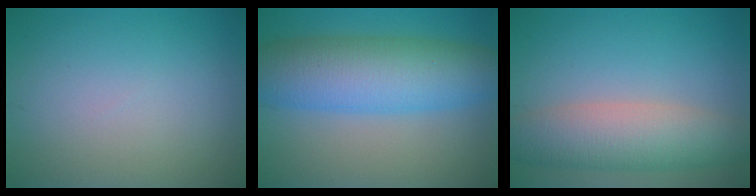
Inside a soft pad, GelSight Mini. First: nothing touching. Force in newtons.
{"total": 9.5, "press": 9.5, "slide": 0.0}
{"total": 6.5, "press": 6.5, "slide": 0.2}